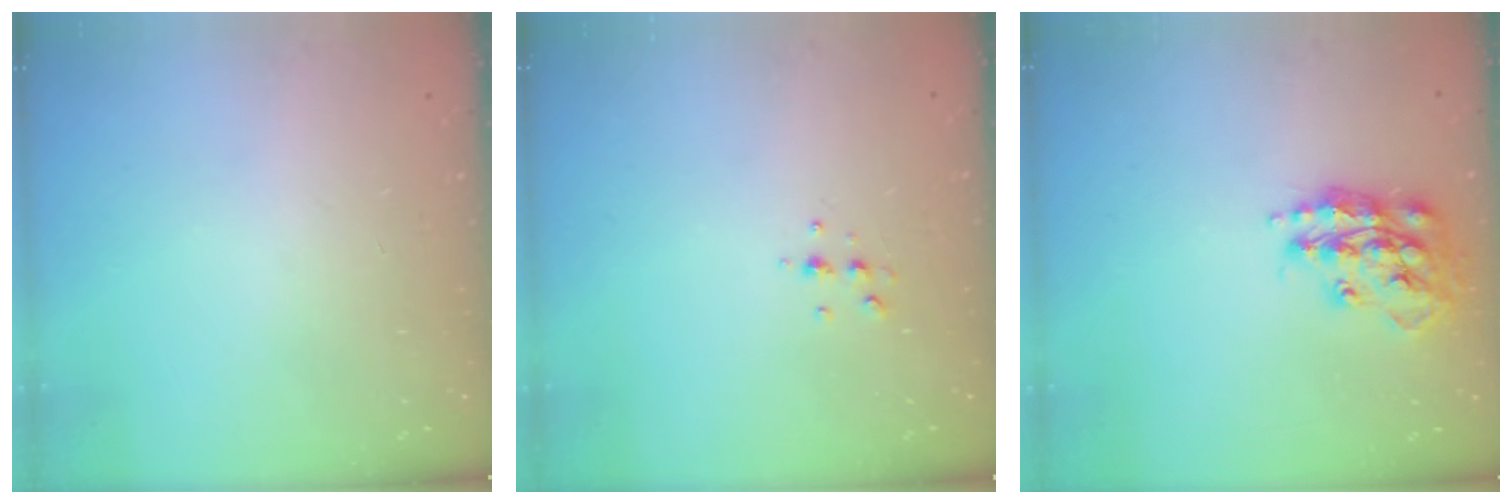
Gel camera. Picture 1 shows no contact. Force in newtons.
{"total": 4.7, "press": 4.6, "slide": 1.0}
{"total": 15.5, "press": 15.4, "slide": 1.3}